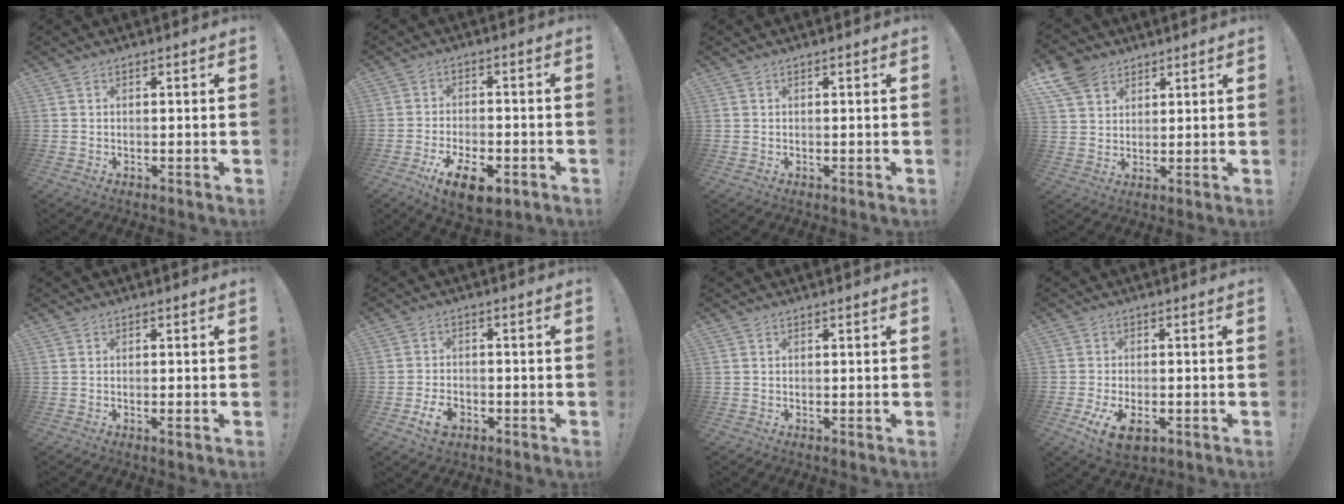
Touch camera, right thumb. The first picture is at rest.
{"total": 11.1, "force": [-6.3, 4.5, 7.9], "torque": [-0.128, 0.032, -0.102]}
{"total": 0.0}
{"total": 9.0, "force": [5.6, 6.3, 3.2], "torque": [-0.060, -0.025, 0.113]}
{"total": 1.1, "force": [-0.4, -0.1, 1.0], "torque": [-0.023, 0.001, -0.005]}
{"total": 6.2, "force": [-3.2, 3.8, 3.7], "torque": [-0.064, 0.010, -0.056]}
{"total": 0.0}
{"total": 8.0, "force": [-3.0, 4.3, 6.0], "torque": [-0.123, 0.001, -0.052]}